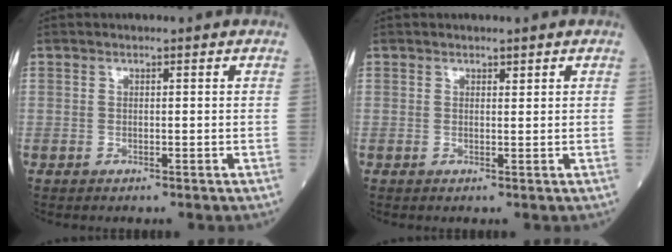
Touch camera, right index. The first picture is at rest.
{"total": 0.5, "force": [0.4, 0.2, 0.2], "torque": [-0.006, -0.003, 0.007]}